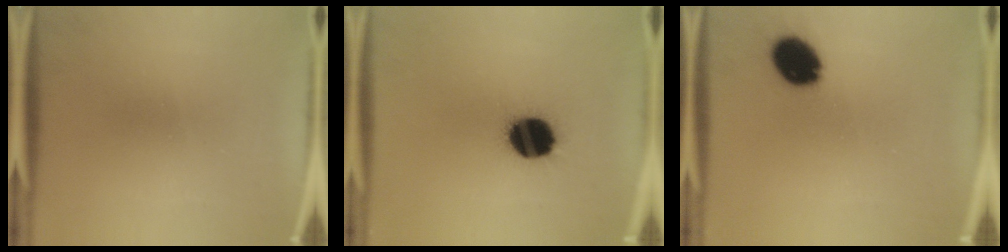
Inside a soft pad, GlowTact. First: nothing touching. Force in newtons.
{"total": 14.5}
{"total": 10.5}